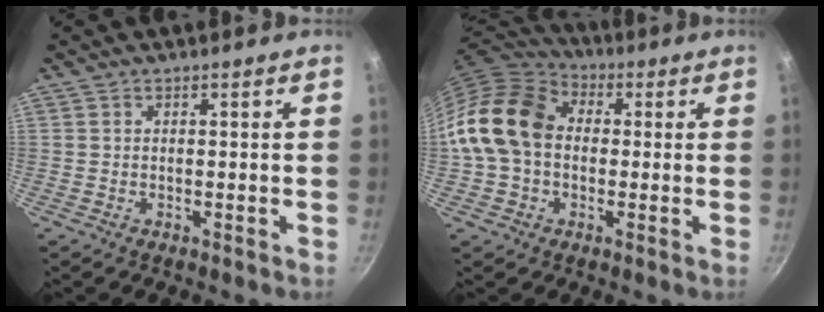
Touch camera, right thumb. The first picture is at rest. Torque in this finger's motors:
{"motor_torque": [1.55, 2.00, 1.77, -0.02, 0.46]}